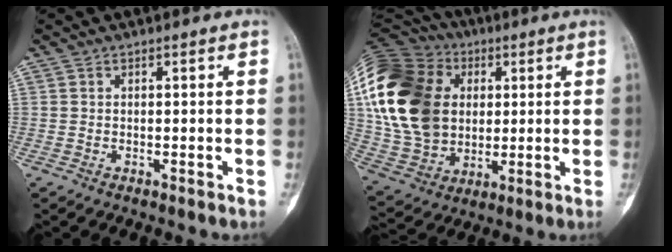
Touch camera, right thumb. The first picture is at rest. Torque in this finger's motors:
{"motor_torque": [-0.59, 2.72, 2.31, 0.46, 0.58]}